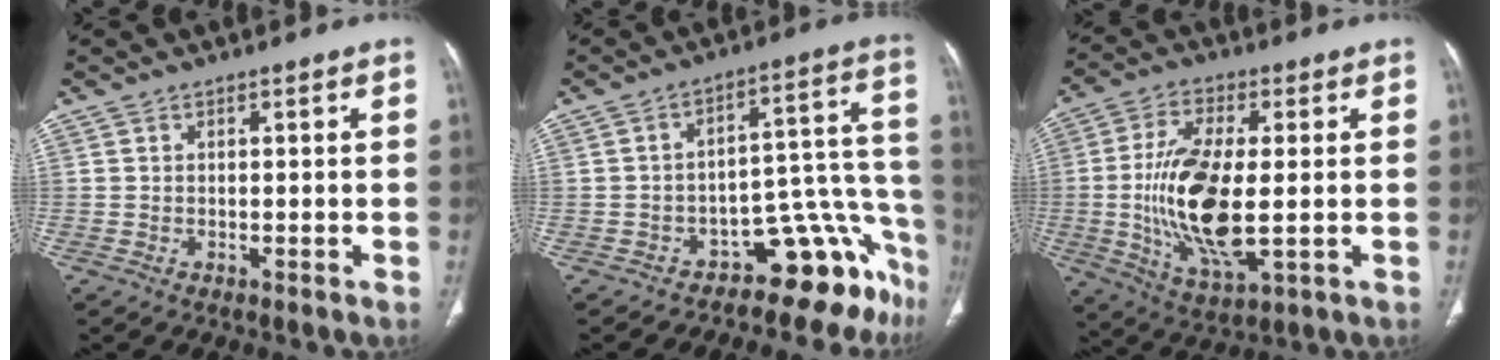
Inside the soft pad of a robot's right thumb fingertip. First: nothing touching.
{"total": 13.4, "force": [-10.5, 5.7, 6.0], "torque": [0.007, 0.147, -0.146]}
{"total": 16.9, "force": [-1.0, 6.8, 15.4], "torque": [-0.306, -0.014, -0.011]}